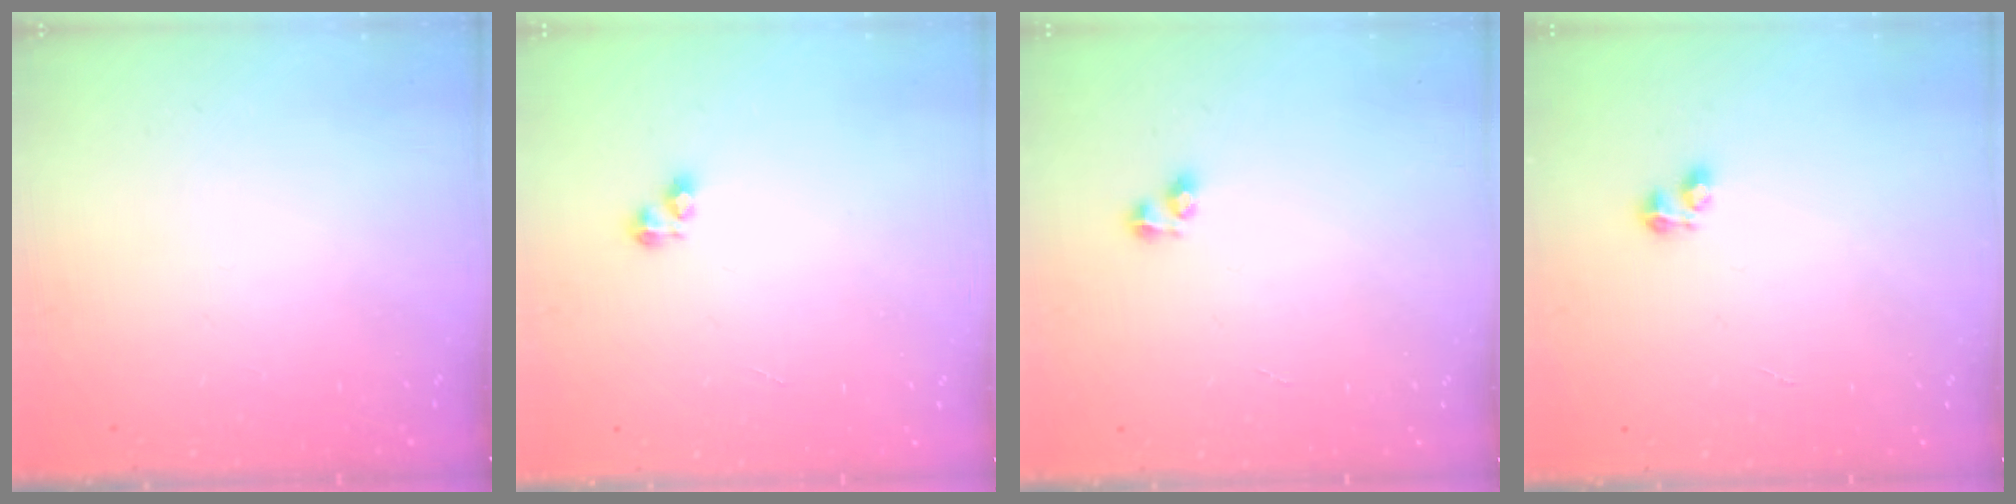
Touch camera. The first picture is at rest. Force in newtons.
{"total": 2.4, "press": 2.4, "slide": 0.3}
{"total": 2.5, "press": 2.2, "slide": 1.3}
{"total": 2.2, "press": 2.1, "slide": 0.6}